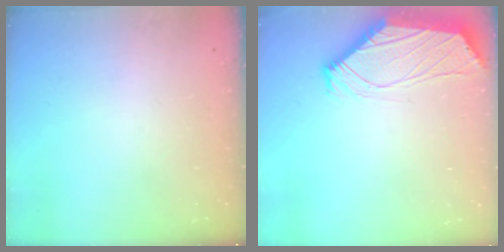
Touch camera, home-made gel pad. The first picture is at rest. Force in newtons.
{"total": 1.0, "press": 0.8, "slide": 0.5}